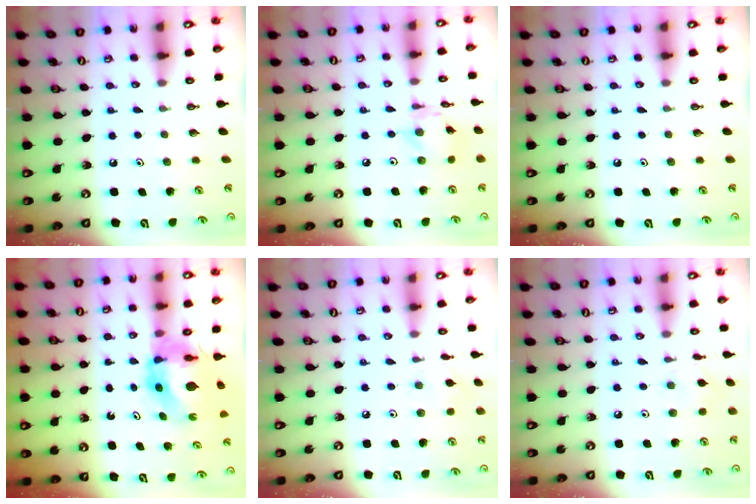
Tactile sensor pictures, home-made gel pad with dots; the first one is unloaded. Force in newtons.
{"total": 6.6, "press": 6.6, "slide": 0.4}
{"total": 0.0}
{"total": 9.0, "press": 9.0, "slide": 0.9}
{"total": 2.0, "press": 2.0, "slide": 0.2}
{"total": 2.0, "press": 2.0, "slide": 0.2}